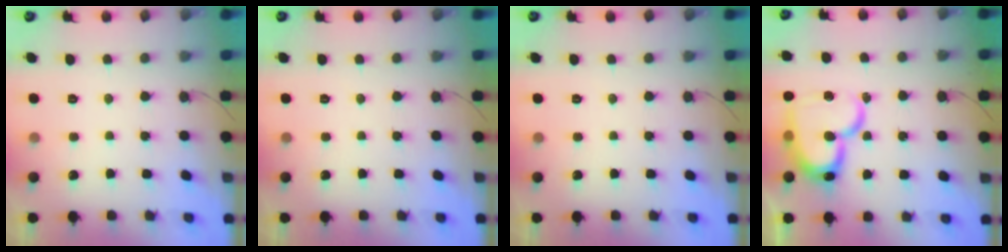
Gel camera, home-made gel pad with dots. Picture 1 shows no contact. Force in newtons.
{"total": 0.0}
{"total": 0.0}
{"total": 21.3, "press": 21.3, "slide": 1.9}